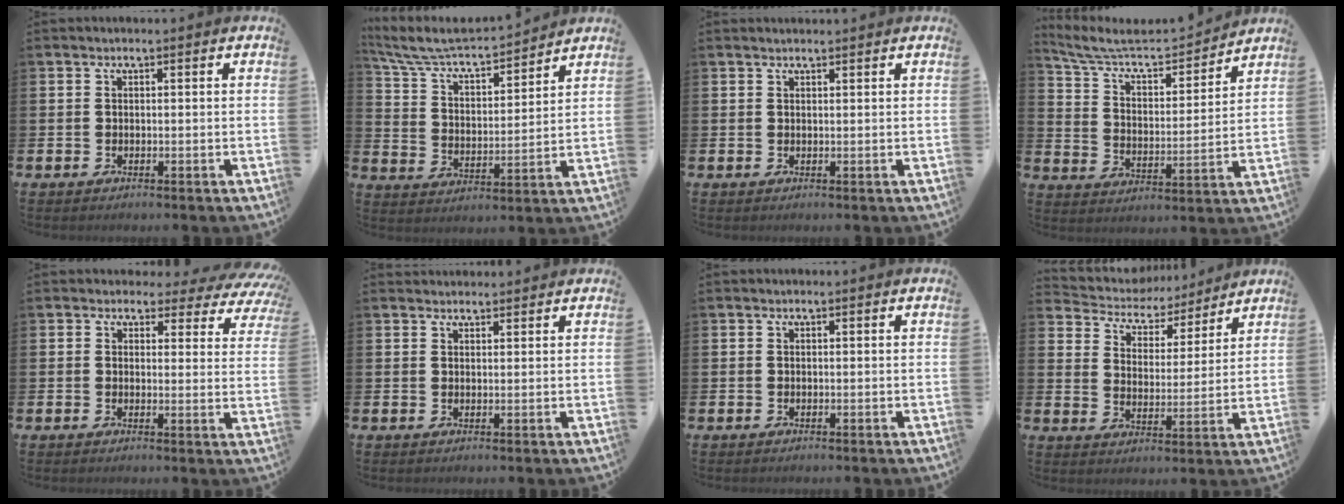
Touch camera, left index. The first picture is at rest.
{"total": 6.8, "force": [6.4, 1.3, 2.0], "torque": [-0.075, -0.050, 0.107]}
{"total": 0.8, "force": [0.8, 0.0, 0.1], "torque": [0.008, -0.003, 0.013]}
{"total": 7.3, "force": [6.5, 2.4, 2.4], "torque": [-0.084, -0.044, 0.108]}
{"total": 2.7, "force": [1.9, 1.8, 0.5], "torque": [-0.014, -0.016, 0.028]}
{"total": 1.7, "force": [1.6, 0.5, -0.1], "torque": [0.007, -0.004, 0.028]}
{"total": 0.0}
{"total": 5.3, "force": [4.9, 2.1, 0.1], "torque": [-0.032, -0.041, 0.079]}